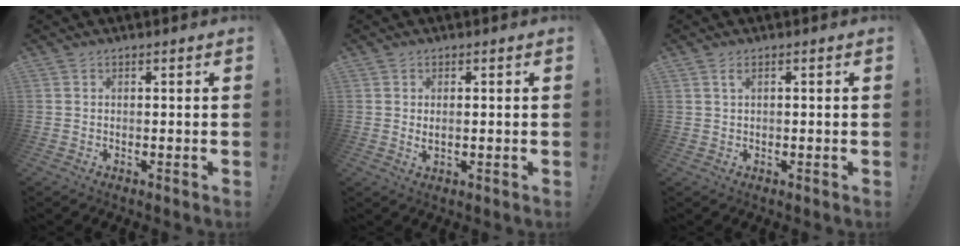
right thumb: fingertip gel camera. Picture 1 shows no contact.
{"total": 1.8, "force": [1.0, 0.5, 1.4], "torque": [-0.012, -0.006, 0.014]}
{"total": 1.4, "force": [0.8, 0.4, 1.1], "torque": [-0.024, 0.003, 0.014]}